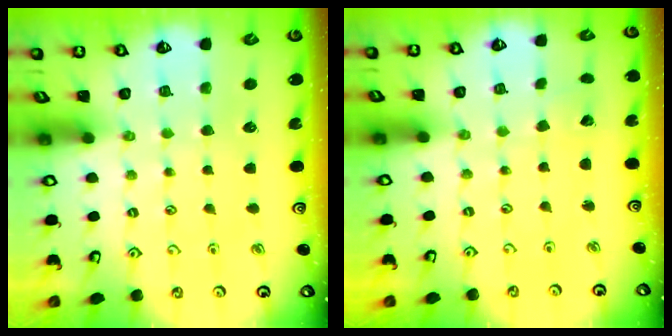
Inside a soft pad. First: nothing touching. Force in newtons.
{"total": 1.4, "press": 1.4, "slide": 0.1}